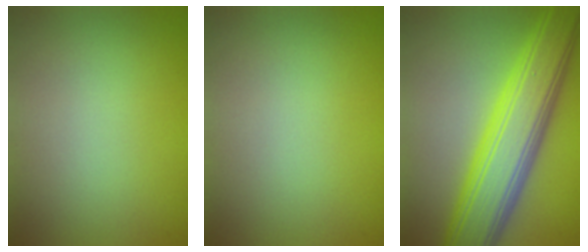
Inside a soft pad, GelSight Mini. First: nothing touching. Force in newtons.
{"total": 0.0}
{"total": 9.0, "press": 9.0, "slide": 0.2}